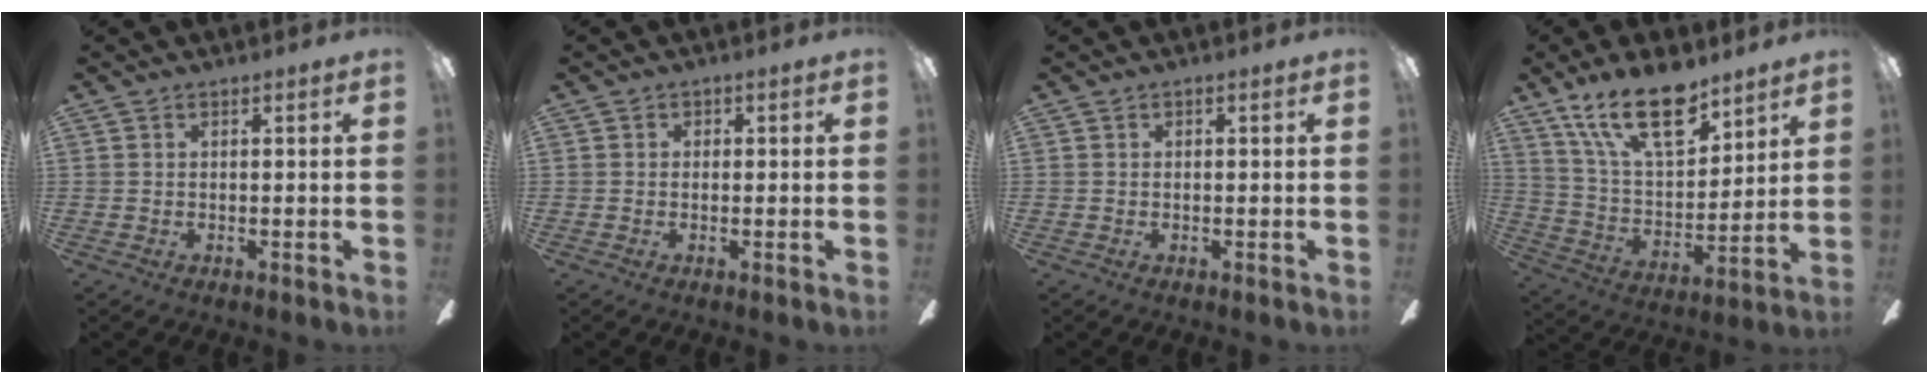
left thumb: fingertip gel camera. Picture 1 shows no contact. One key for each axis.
{"total": 0.6, "fx": -0.3, "fy": 0.5, "fz": 0.2, "tx": -0.002, "ty": 0.003, "tz": -0.006}
{"total": 0.0}
{"total": 14.5, "fx": 10.0, "fy": 6.3, "fz": 8.4, "tx": -0.128, "ty": -0.048, "tz": 0.174}